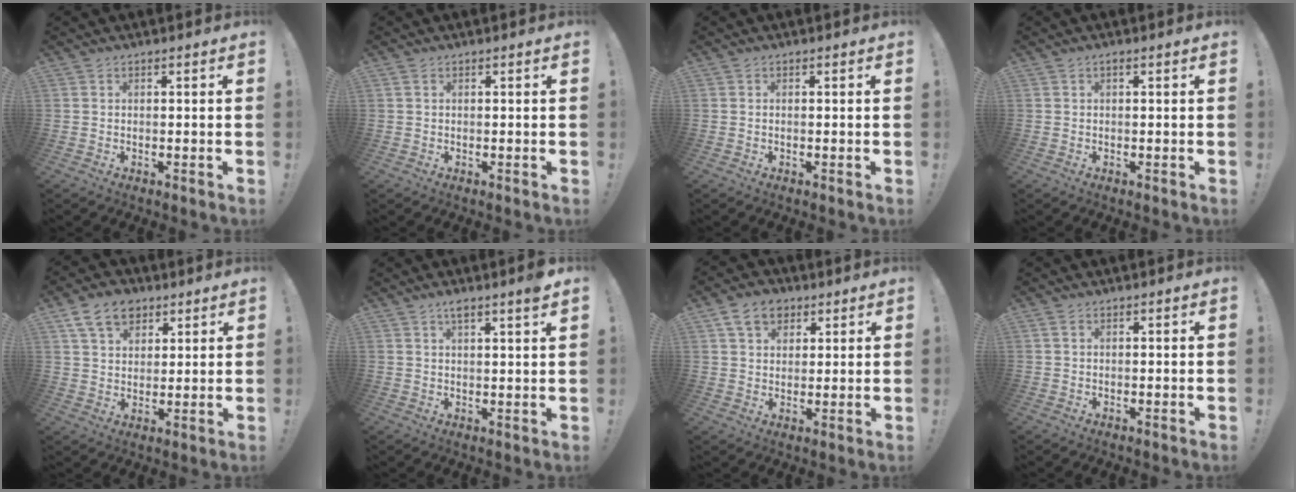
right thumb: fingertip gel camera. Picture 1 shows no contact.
{"total": 0.8, "force": [0.4, 0.1, 0.7], "torque": [-0.016, 0.002, 0.008]}
{"total": 0.0}
{"total": 0.7, "force": [0.1, -0.1, 0.7], "torque": [-0.018, 0.003, 0.001]}
{"total": 11.4, "force": [6.4, 7.9, 5.0], "torque": [-0.075, -0.024, 0.123]}
{"total": 4.1, "force": [2.8, 0.2, 3.0], "torque": [-0.045, -0.013, 0.044]}
{"total": 9.2, "force": [4.8, 6.7, 4.1], "torque": [-0.060, -0.014, 0.093]}
{"total": 1.3, "force": [0.6, 0.3, 1.1], "torque": [-0.023, 0.002, 0.012]}